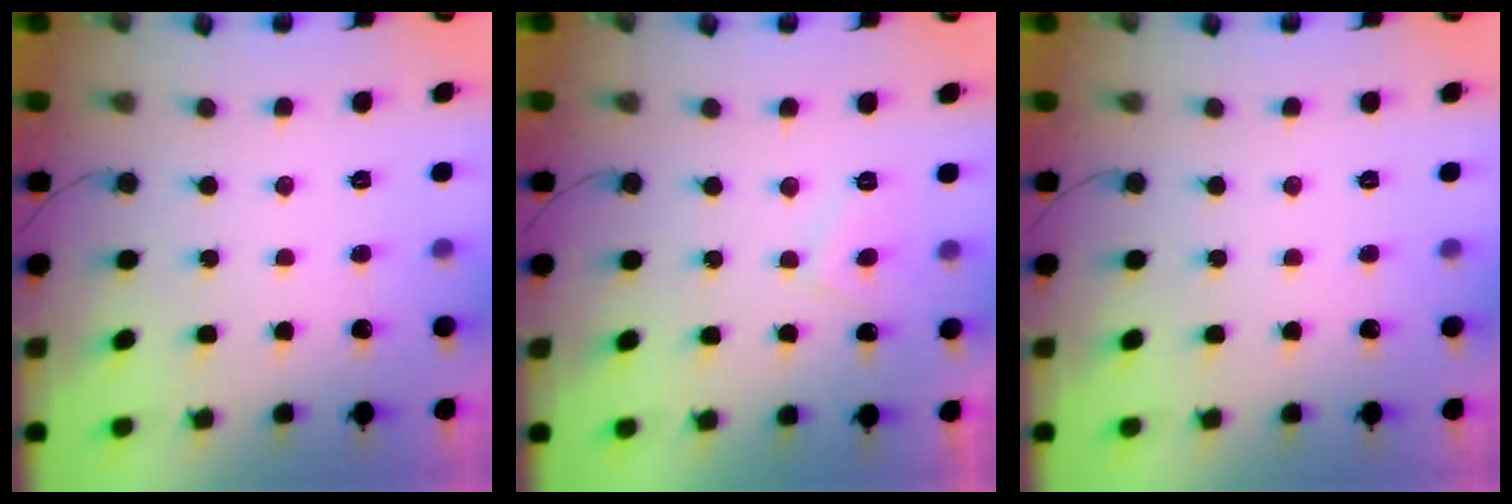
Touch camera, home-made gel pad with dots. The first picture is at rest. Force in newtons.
{"total": 2.8, "press": 2.7, "slide": 0.6}
{"total": 0.0}